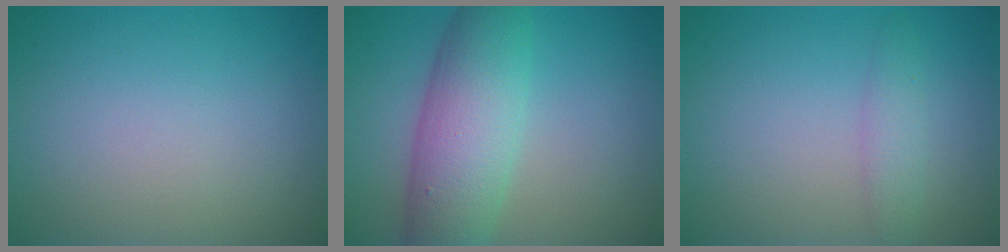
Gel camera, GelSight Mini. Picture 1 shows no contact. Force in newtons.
{"total": 7.5, "press": 7.5, "slide": 0.2}
{"total": 1.8, "press": 1.8, "slide": 0.1}